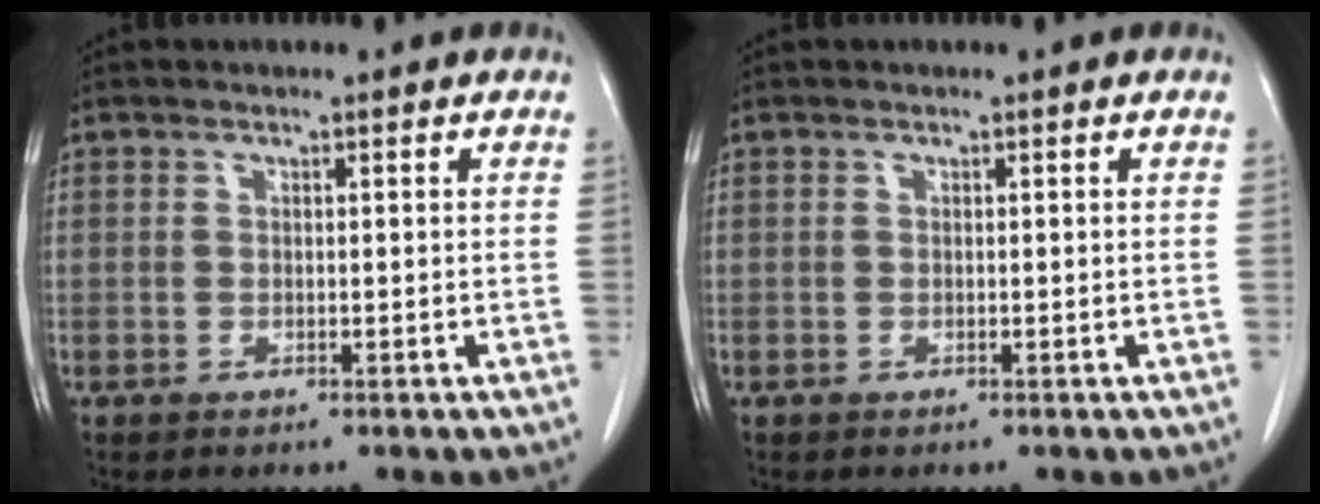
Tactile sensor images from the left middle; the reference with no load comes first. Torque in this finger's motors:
{"motor_torque": [-0.03, 0.03, 0.02, 0.00]}